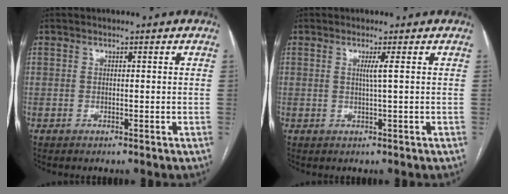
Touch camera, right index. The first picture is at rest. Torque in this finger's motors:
{"motor_torque": [0.14, 0.03, 0.04, 0.03]}